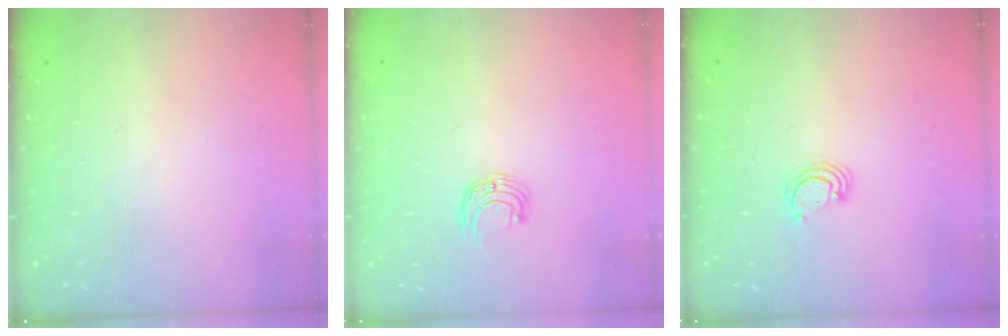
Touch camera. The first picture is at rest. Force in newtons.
{"total": 5.2, "press": 5.2, "slide": 0.5}
{"total": 2.6, "press": 2.5, "slide": 0.3}